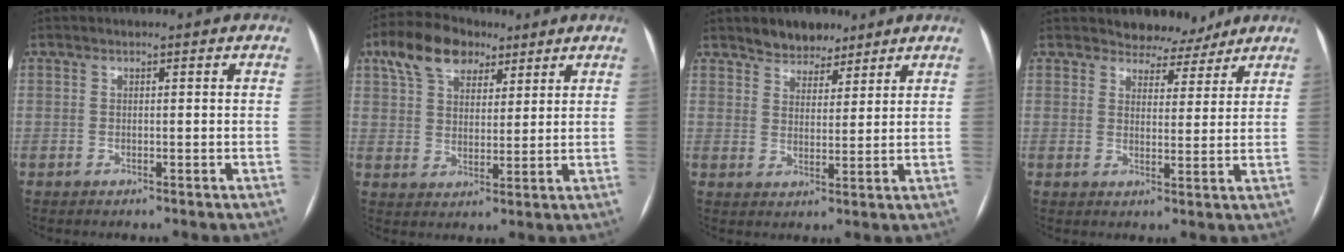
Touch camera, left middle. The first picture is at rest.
{"total": 10.0, "force": [6.1, 5.8, 5.5], "torque": [-0.107, 0.031, 0.108]}
{"total": 5.5, "force": [4.5, 2.8, 1.5], "torque": [-0.022, 0.005, 0.078]}
{"total": 5.3, "force": [4.7, 2.3, 0.3], "torque": [0.002, -0.001, 0.060]}